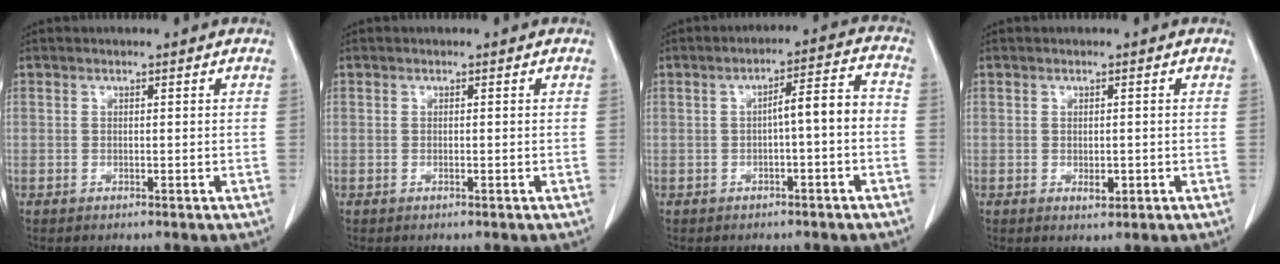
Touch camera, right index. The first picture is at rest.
{"total": 0.0}
{"total": 5.7, "force": [-1.1, 0.8, 5.5], "torque": [-0.078, 0.027, -0.016]}
{"total": 1.6, "force": [-0.4, 0.9, 1.3], "torque": [-0.017, -0.001, -0.002]}